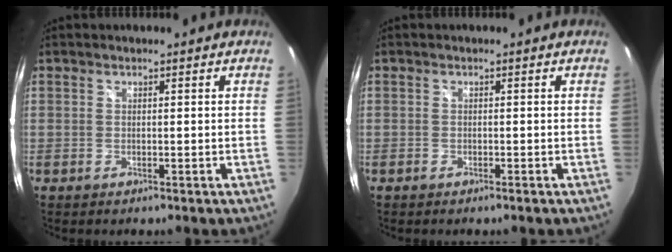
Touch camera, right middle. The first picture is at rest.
{"total": 0.5, "force": [-0.5, 0.0, 0.2], "torque": [-0.003, -0.002, -0.011]}